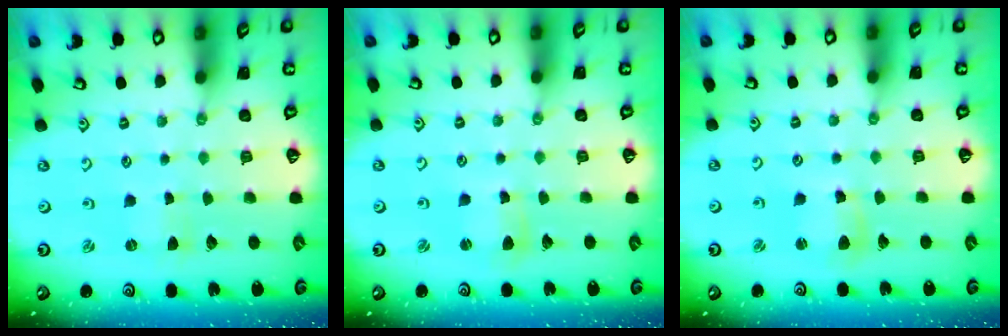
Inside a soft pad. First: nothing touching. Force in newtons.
{"total": 3.2, "press": 3.2, "slide": 0.3}
{"total": 5.4, "press": 5.4, "slide": 0.7}